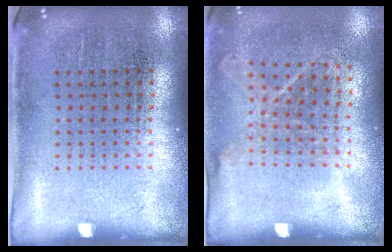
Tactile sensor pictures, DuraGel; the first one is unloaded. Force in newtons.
{"total": 1.1, "press": 0.9, "slide": 0.6}